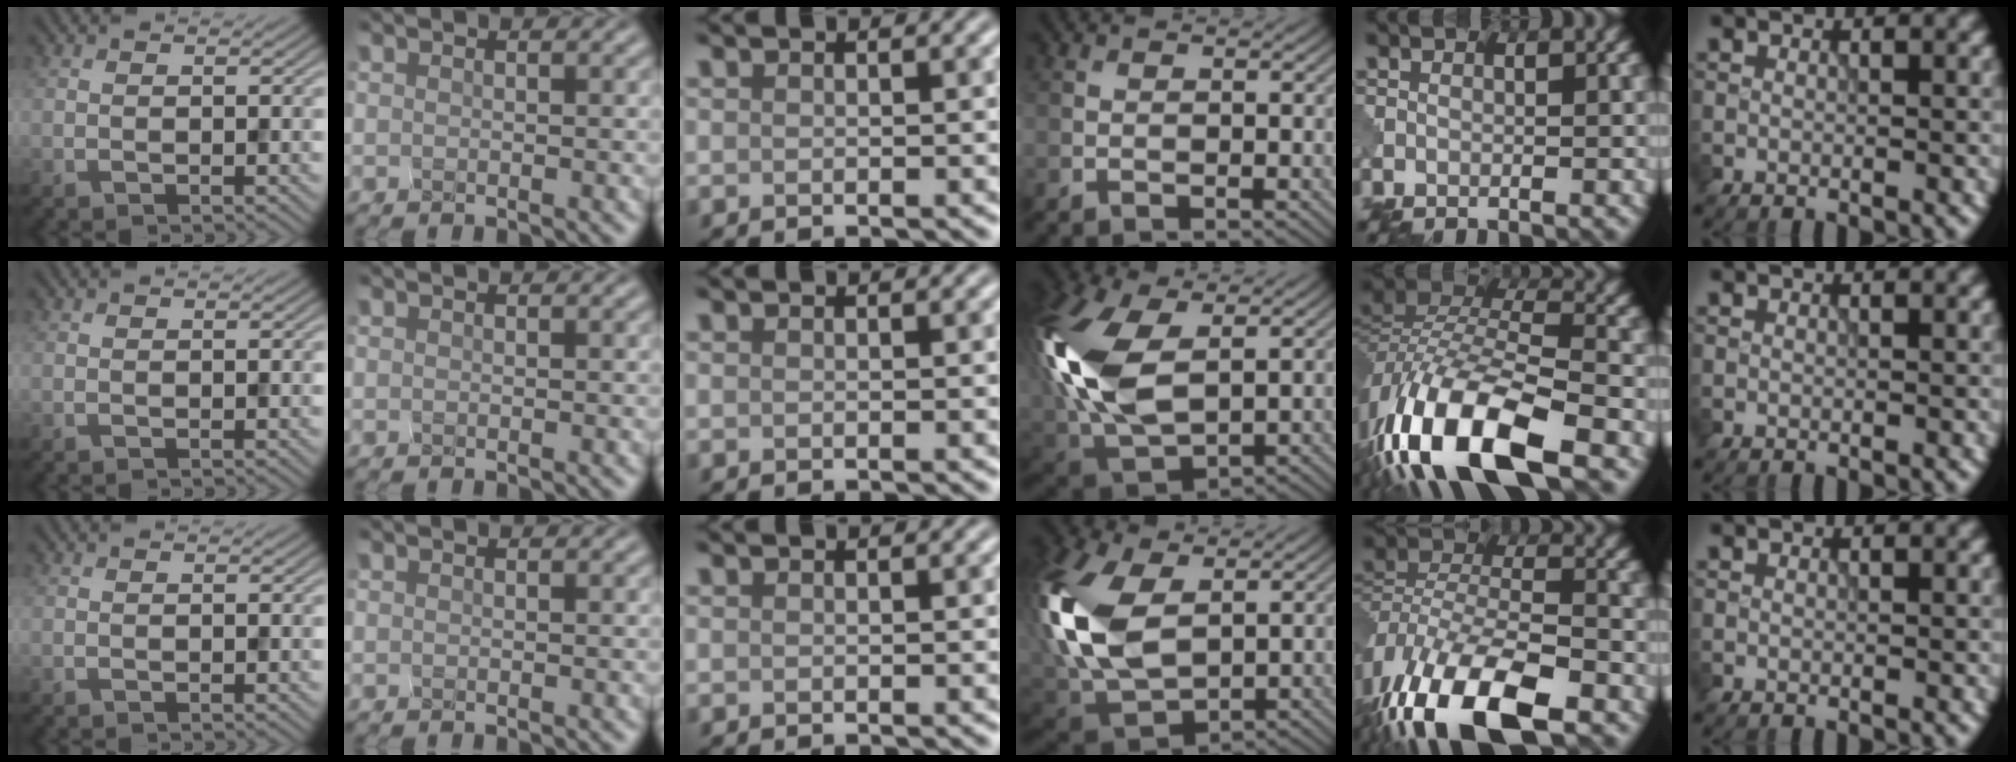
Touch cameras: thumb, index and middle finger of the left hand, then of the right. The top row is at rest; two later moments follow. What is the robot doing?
{"motion": "squeeze", "object": "clothespin"}